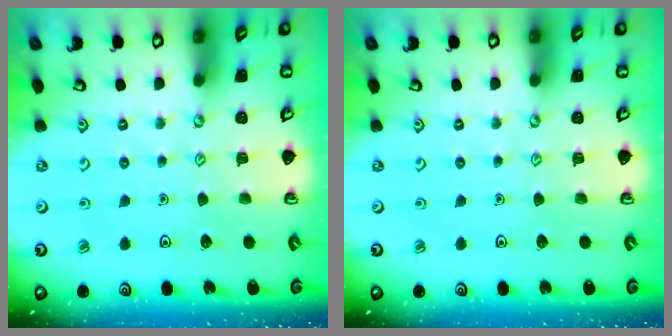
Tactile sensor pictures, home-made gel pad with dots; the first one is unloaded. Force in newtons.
{"total": 0.0}